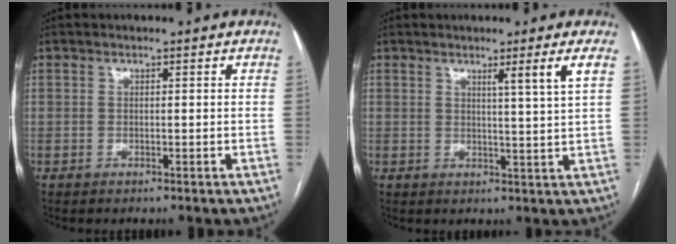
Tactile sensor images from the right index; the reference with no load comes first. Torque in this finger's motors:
{"motor_torque": [0.31, 0.28, 0.07, 0.04]}